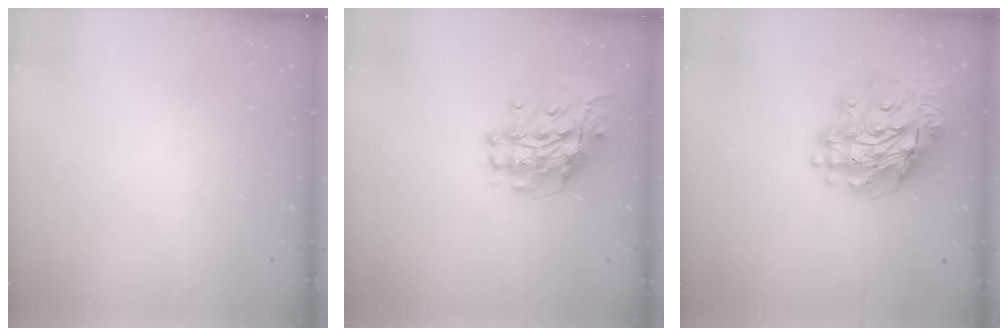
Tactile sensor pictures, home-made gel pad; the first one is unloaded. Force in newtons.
{"total": 11.7, "press": 11.6, "slide": 1.2}
{"total": 18.5, "press": 18.3, "slide": 3.0}